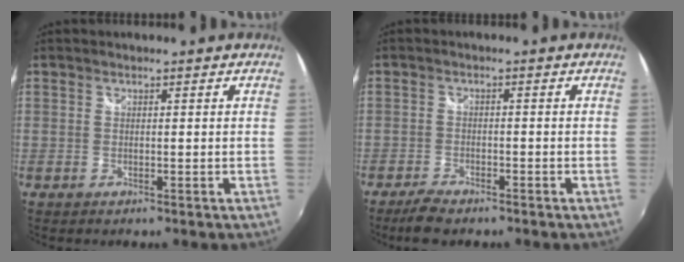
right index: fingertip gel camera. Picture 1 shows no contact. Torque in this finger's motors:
{"motor_torque": [-0.01, -0.01, 0.19, 0.03]}